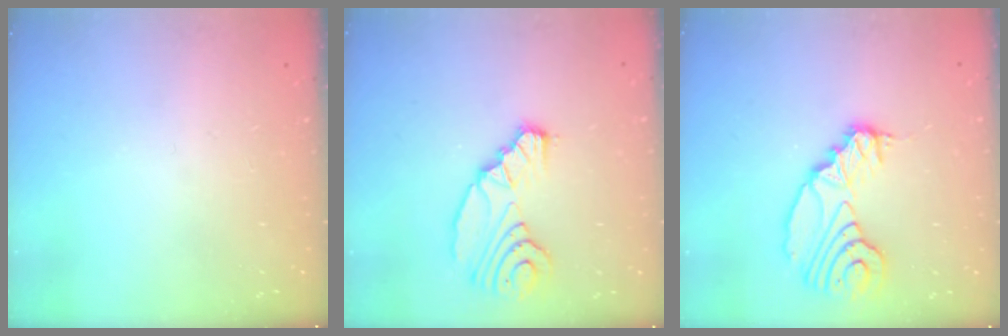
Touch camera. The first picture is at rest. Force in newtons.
{"total": 12.1, "press": 11.3, "slide": 4.3}
{"total": 13.7, "press": 12.8, "slide": 4.9}